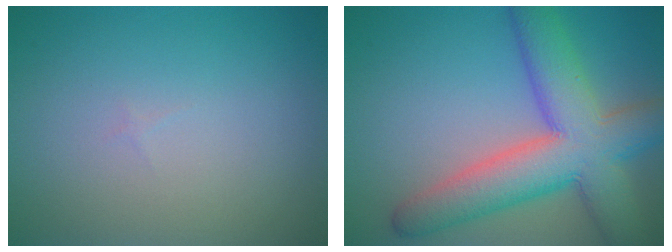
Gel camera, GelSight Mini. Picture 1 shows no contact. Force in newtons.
{"total": 9.7, "press": 9.6, "slide": 0.4}